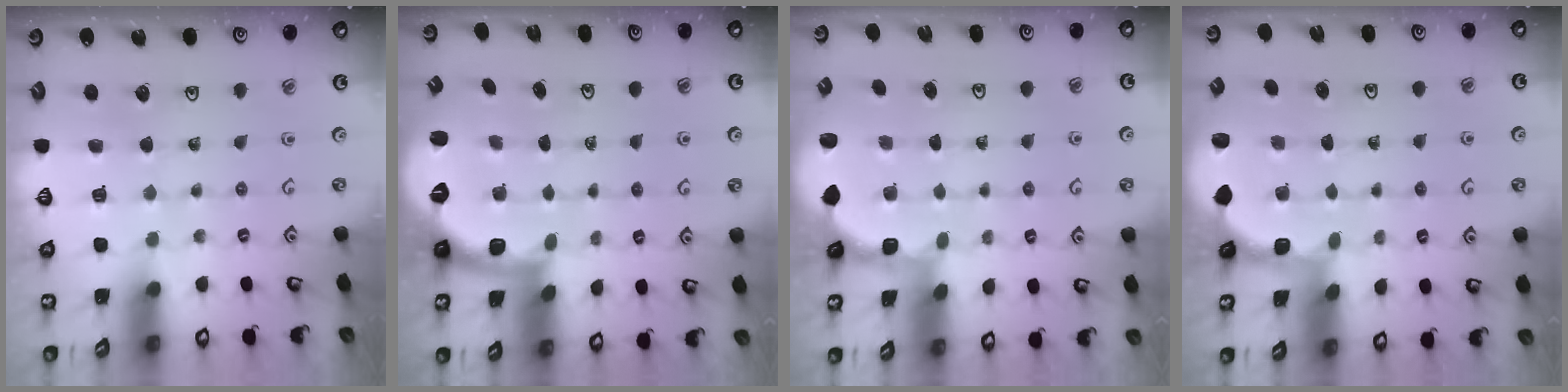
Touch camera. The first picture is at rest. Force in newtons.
{"total": 2.4, "press": 1.8, "slide": 1.6}
{"total": 1.8, "press": 1.6, "slide": 0.7}
{"total": 1.9, "press": 1.8, "slide": 0.8}